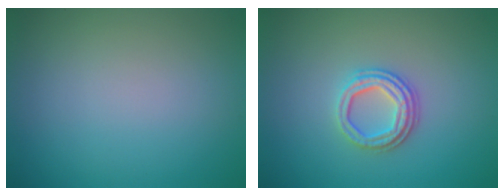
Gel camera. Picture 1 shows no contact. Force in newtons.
{"total": 3.1, "press": 2.6, "slide": 1.6}